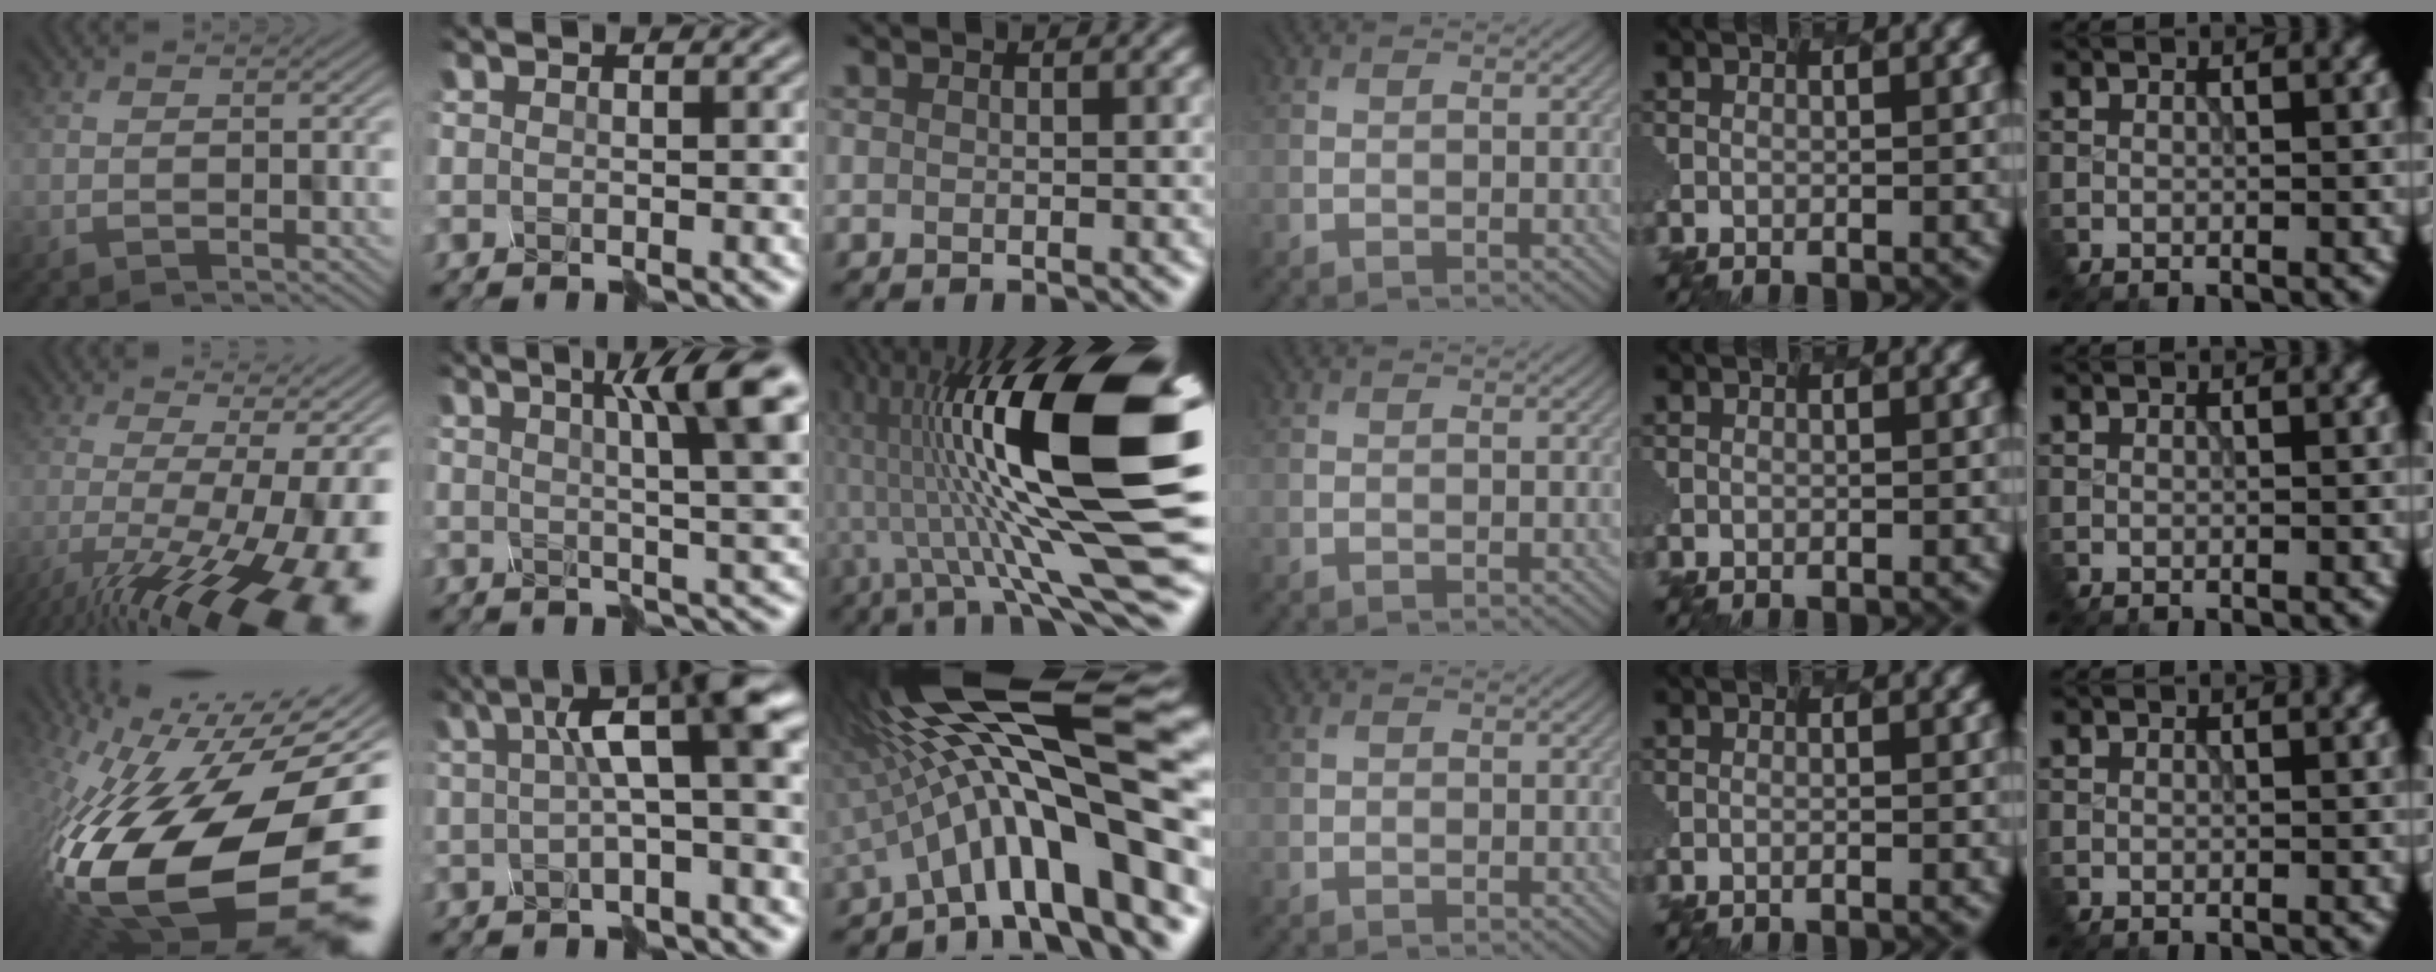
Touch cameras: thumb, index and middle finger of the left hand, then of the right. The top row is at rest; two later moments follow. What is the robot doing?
{"motion": "disassemble", "object": "hinged jar"}